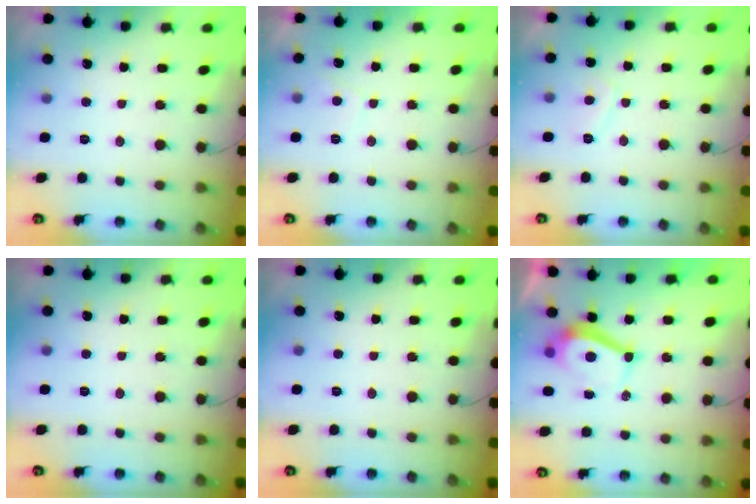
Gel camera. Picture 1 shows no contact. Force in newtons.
{"total": 1.0, "press": 0.8, "slide": 0.6}
{"total": 2.5, "press": 2.4, "slide": 0.8}
{"total": 0.0}
{"total": 0.0}
{"total": 4.9, "press": 4.9, "slide": 0.5}